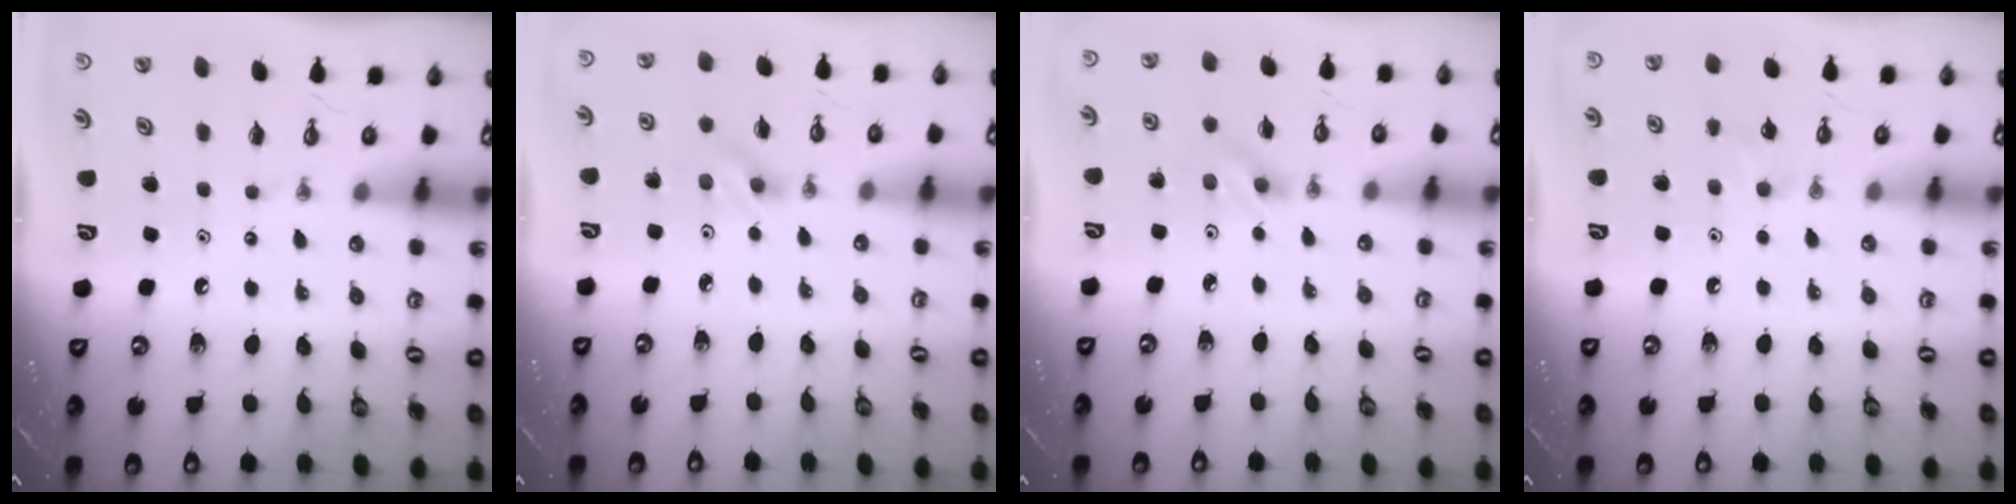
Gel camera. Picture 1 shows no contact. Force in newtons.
{"total": 2.9, "press": 2.6, "slide": 1.4}
{"total": 2.9, "press": 2.6, "slide": 1.4}
{"total": 6.3, "press": 5.8, "slide": 2.5}